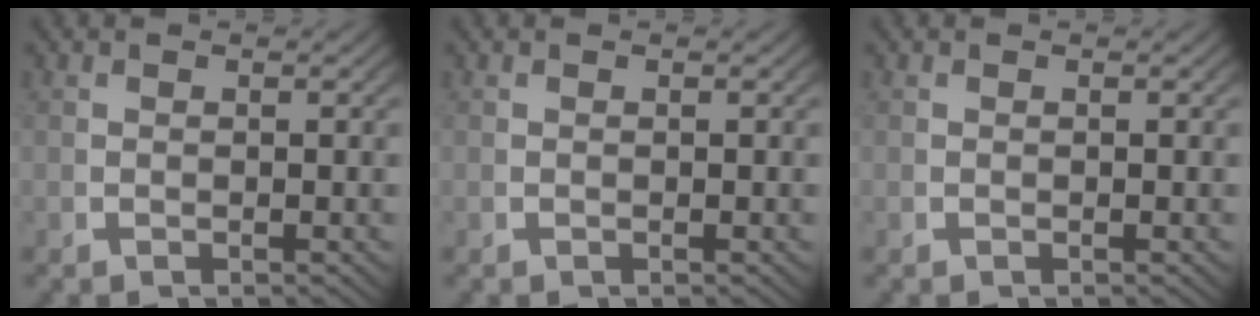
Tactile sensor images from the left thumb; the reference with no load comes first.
{"total": 0.0}
{"total": 0.0}